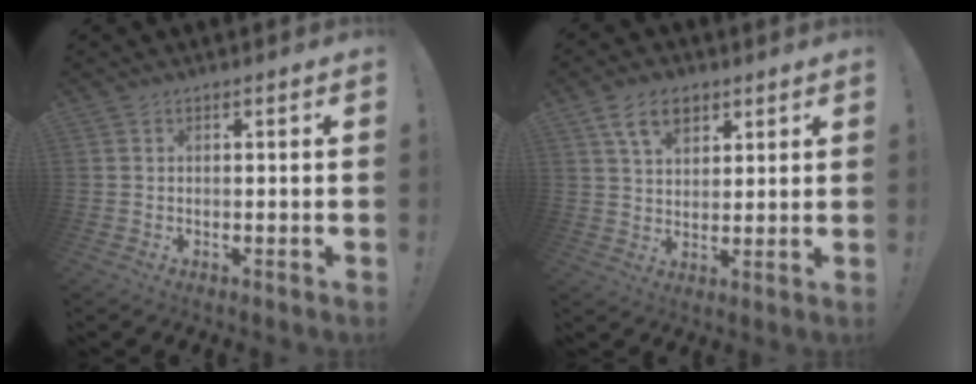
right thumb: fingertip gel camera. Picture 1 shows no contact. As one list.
[{"total": 8.9, "force": [4.9, 5.5, 4.9], "torque": [-0.088, -0.006, 0.094]}]